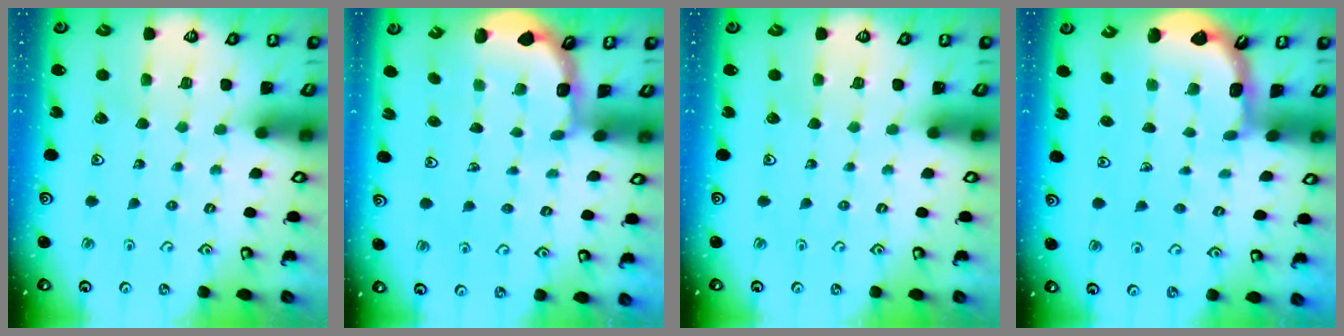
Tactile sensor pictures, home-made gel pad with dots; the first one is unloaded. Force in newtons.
{"total": 2.0, "press": 1.6, "slide": 1.1}
{"total": 0.0}
{"total": 1.9, "press": 1.9, "slide": 0.3}